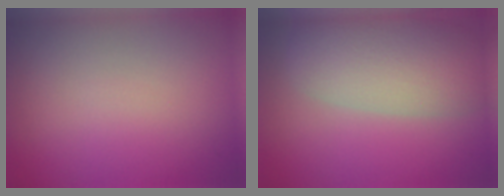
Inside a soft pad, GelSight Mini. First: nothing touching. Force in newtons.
{"total": 7.6, "press": 7.6, "slide": 0.4}